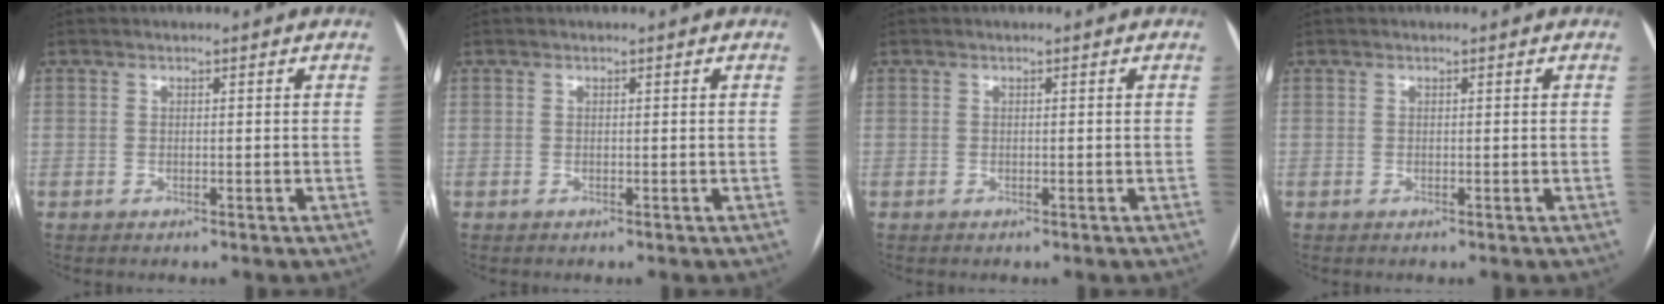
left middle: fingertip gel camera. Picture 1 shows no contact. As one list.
[{"total": 0.0}, {"total": 0.0}, {"total": 0.0}]